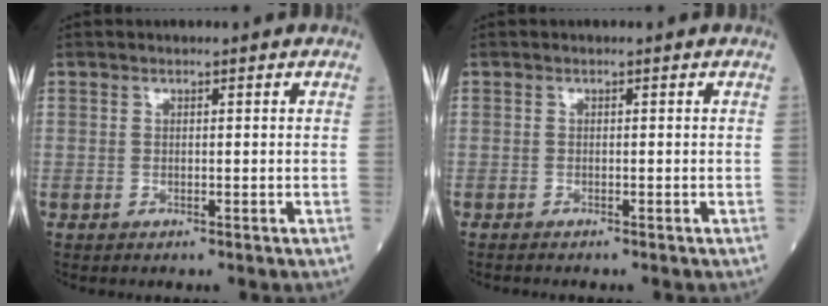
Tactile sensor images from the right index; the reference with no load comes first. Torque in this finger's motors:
{"motor_torque": [-0.21, -0.04, 0.04, 0.00]}